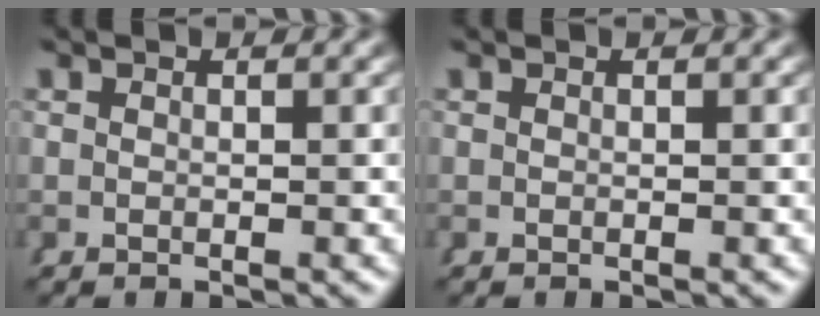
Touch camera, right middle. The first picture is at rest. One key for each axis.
{"total": 0.0}